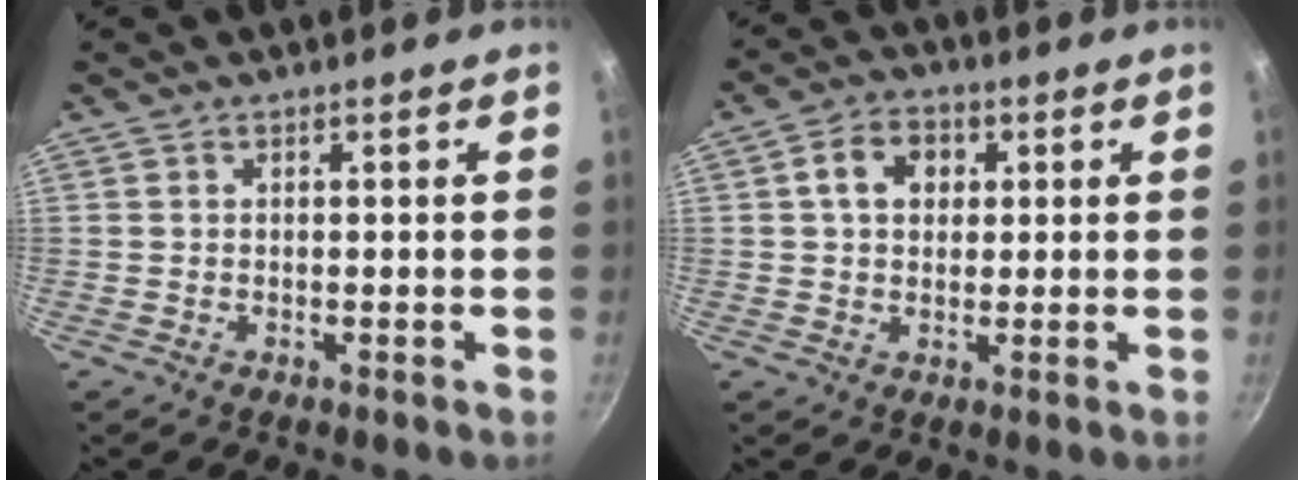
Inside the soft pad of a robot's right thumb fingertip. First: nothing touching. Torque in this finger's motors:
{"motor_torque": [0.52, 1.32, 0.70, -0.03, 0.04]}